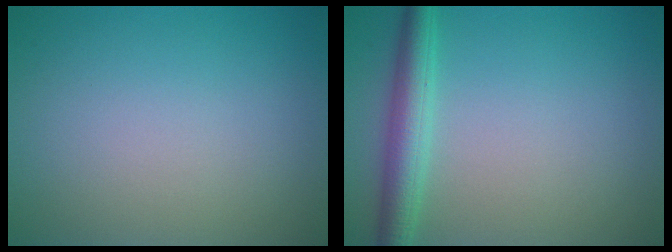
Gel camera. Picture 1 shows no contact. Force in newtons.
{"total": 3.6, "press": 3.6, "slide": 0.1}